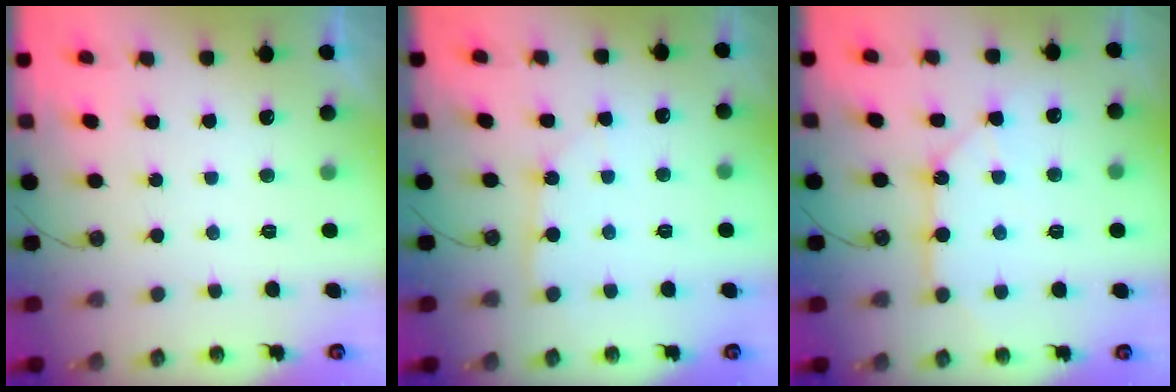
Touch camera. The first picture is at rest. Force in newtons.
{"total": 3.8, "press": 3.8, "slide": 0.3}
{"total": 11.8, "press": 11.7, "slide": 1.3}